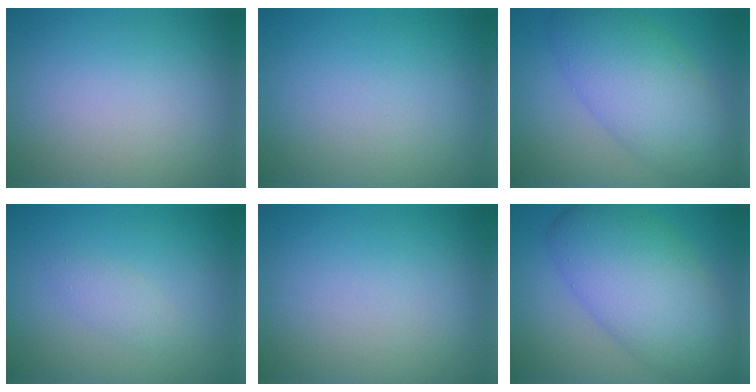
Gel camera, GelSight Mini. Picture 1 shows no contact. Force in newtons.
{"total": 0.0}
{"total": 7.2, "press": 7.2, "slide": 0.1}
{"total": 1.3, "press": 1.2, "slide": 0.1}
{"total": 0.0}
{"total": 9.3, "press": 9.3, "slide": 0.1}